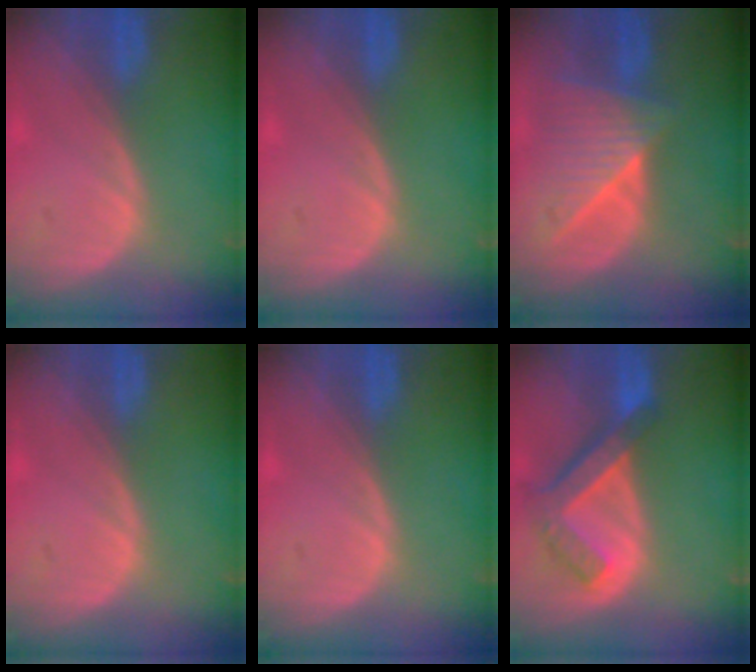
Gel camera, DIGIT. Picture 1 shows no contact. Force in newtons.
{"total": 0.0}
{"total": 8.0, "press": 7.3, "slide": 3.2}
{"total": 0.0}
{"total": 0.0}
{"total": 7.7, "press": 6.6, "slide": 3.9}